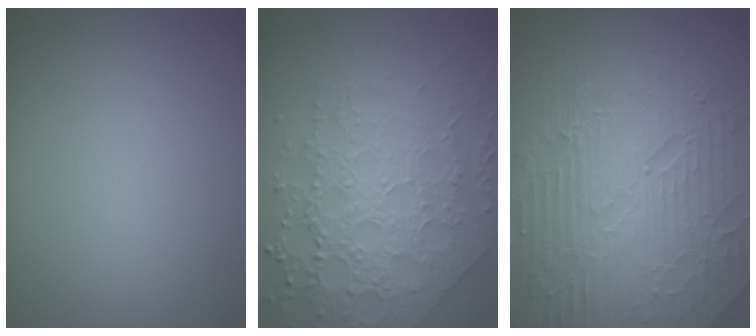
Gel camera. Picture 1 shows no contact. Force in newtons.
{"total": 7.1, "press": 5.4, "slide": 4.5}
{"total": 10.0, "press": 6.5, "slide": 7.6}